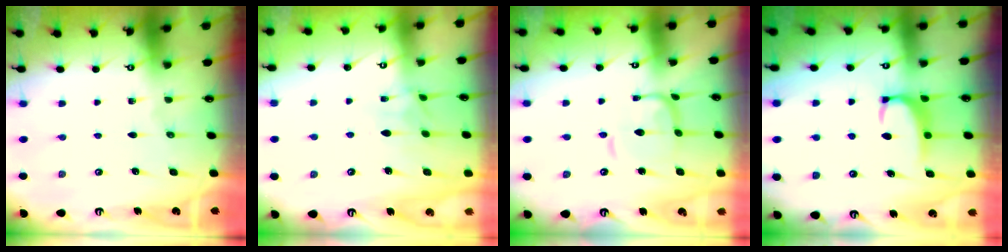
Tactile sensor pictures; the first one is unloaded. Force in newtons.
{"total": 1.0, "press": 0.4, "slide": 0.9}
{"total": 1.2, "press": 1.2, "slide": 0.4}
{"total": 2.2, "press": 2.1, "slide": 0.6}